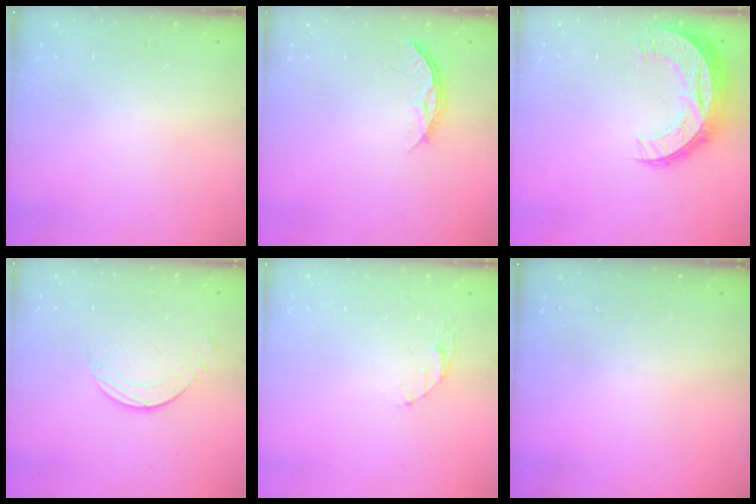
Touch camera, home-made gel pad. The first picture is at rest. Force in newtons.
{"total": 3.9, "press": 3.9, "slide": 0.4}
{"total": 13.7, "press": 13.7, "slide": 0.9}
{"total": 1.9, "press": 1.9, "slide": 0.2}
{"total": 3.1, "press": 3.1, "slide": 0.4}
{"total": 0.0}